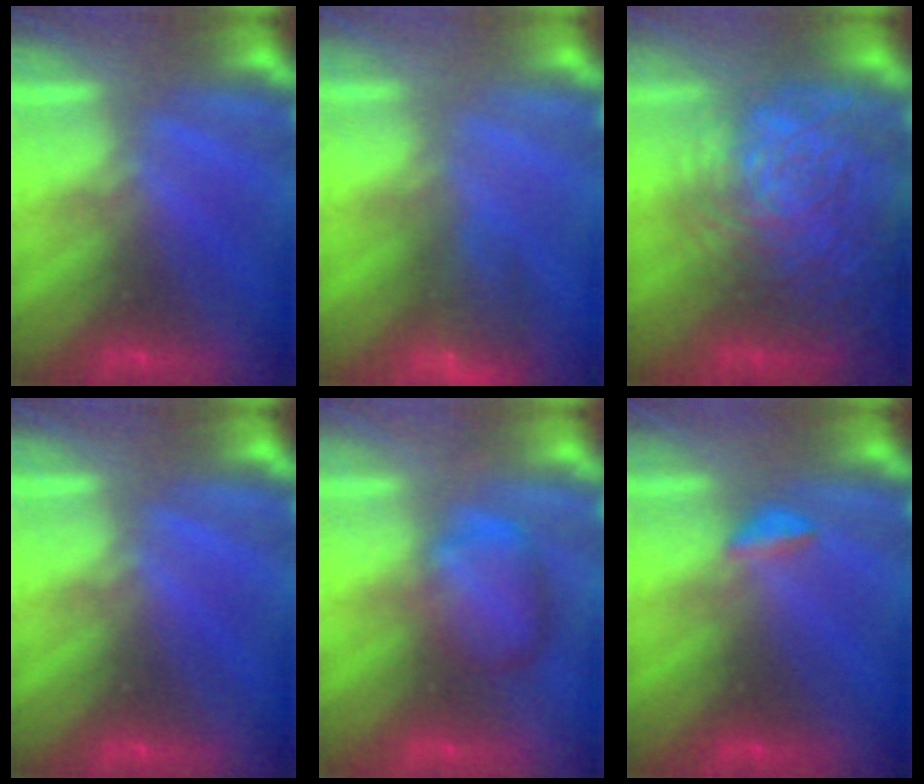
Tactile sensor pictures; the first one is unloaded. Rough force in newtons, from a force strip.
{"total": 7.1}
{"total": 7.6}
{"total": 0.0}
{"total": 2.4}
{"total": 2.8}